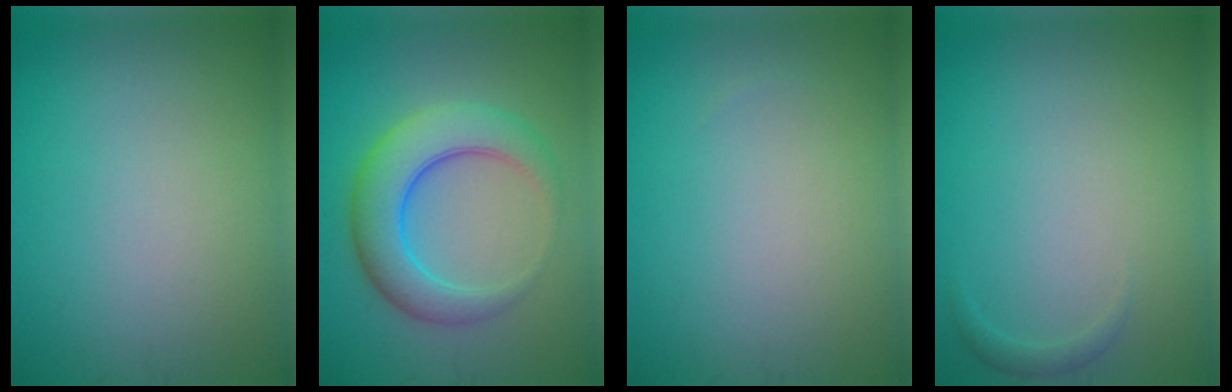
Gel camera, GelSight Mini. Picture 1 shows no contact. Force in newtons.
{"total": 6.3, "press": 6.3, "slide": 0.1}
{"total": 0.0}
{"total": 0.8, "press": 0.8, "slide": 0.1}